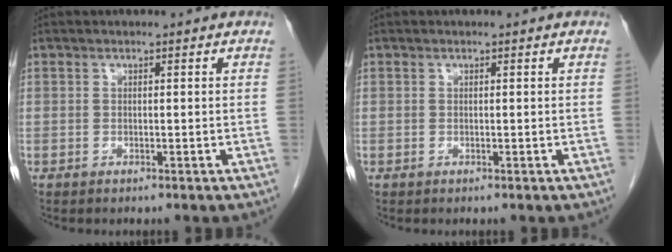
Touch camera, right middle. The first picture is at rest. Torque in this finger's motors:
{"motor_torque": [0.00, 0.00, 0.00, 0.00]}